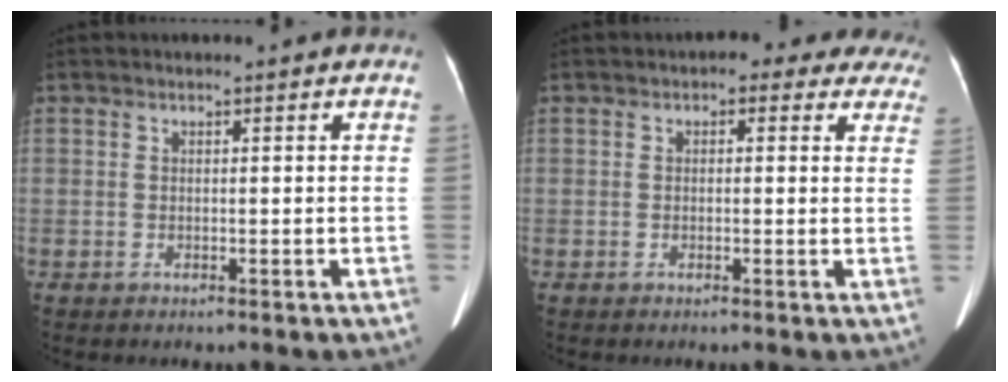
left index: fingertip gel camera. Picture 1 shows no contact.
{"total": 7.8, "force": [6.2, 3.8, 2.8], "torque": [-0.006, 0.011, 0.048]}